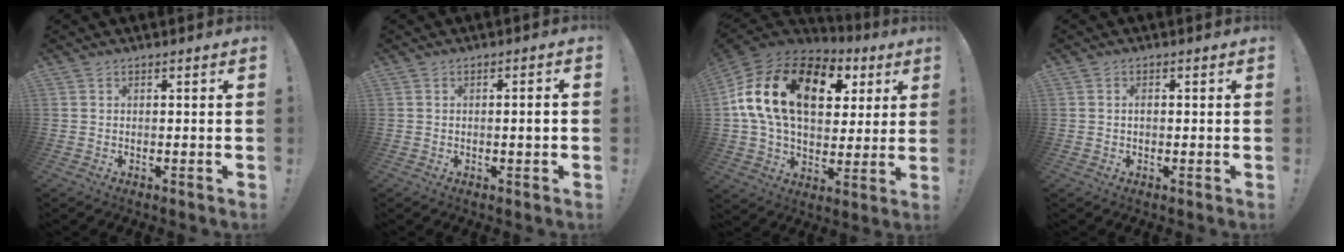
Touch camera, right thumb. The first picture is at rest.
{"total": 2.8, "force": [-0.4, 0.0, 2.7], "torque": [-0.039, -0.001, -0.010]}
{"total": 22.5, "force": [6.9, 14.1, 16.2], "torque": [-0.288, -0.015, 0.120]}
{"total": 1.0, "force": [-0.3, 0.7, 0.6], "torque": [-0.019, 0.007, -0.004]}